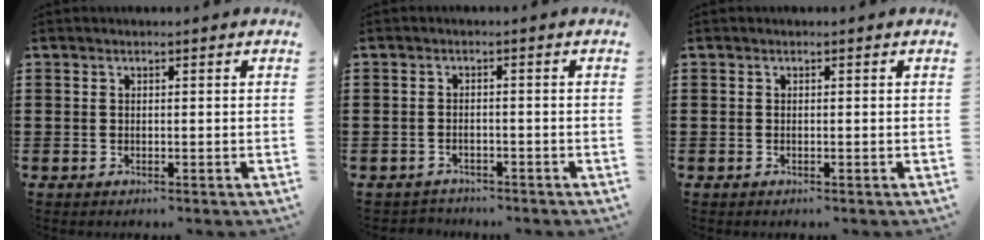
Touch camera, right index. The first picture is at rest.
{"total": 1.5, "force": [-1.4, 0.5, -0.2], "torque": [-0.003, 0.002, -0.031]}
{"total": 0.0}